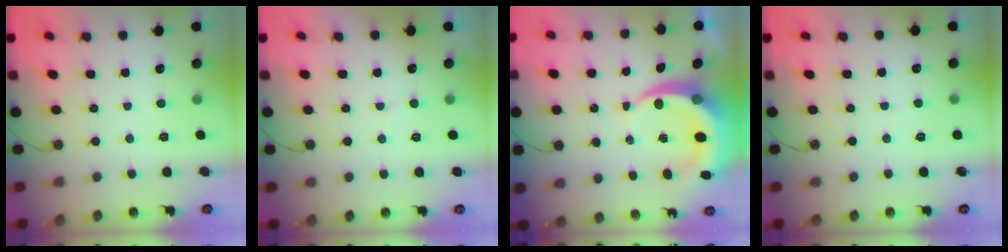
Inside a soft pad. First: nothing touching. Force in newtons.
{"total": 5.3, "press": 5.3, "slide": 0.4}
{"total": 8.8, "press": 8.8, "slide": 1.2}
{"total": 2.0, "press": 2.0, "slide": 0.1}